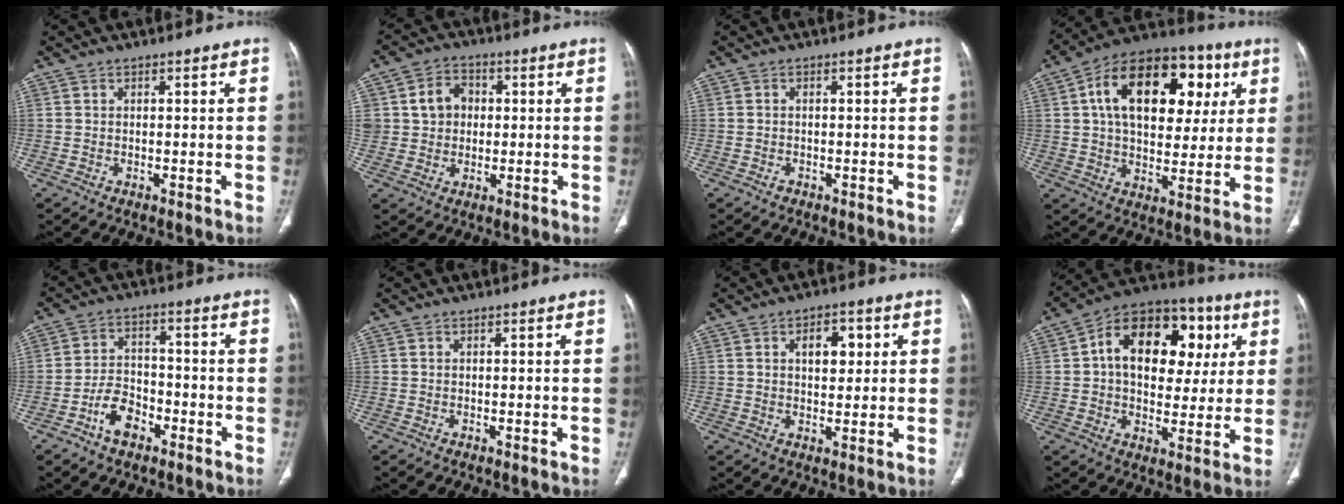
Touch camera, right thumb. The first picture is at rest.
{"total": 7.5, "force": [1.1, 6.4, 3.7], "torque": [-0.035, 0.003, 0.016]}
{"total": 0.6, "force": [-0.4, 0.4, 0.2], "torque": [-0.002, 0.001, -0.008]}
{"total": 23.8, "force": [6.9, 14.4, 17.6], "torque": [-0.244, 0.018, 0.100]}
{"total": 7.3, "force": [-4.0, 4.5, 4.0], "torque": [-0.060, 0.033, -0.073]}
{"total": 0.0}
{"total": 6.4, "force": [2.0, 3.8, 4.8], "torque": [-0.047, -0.003, 0.028]}
{"total": 21.2, "force": [5.0, 13.9, 15.2], "torque": [-0.187, 0.020, 0.070]}